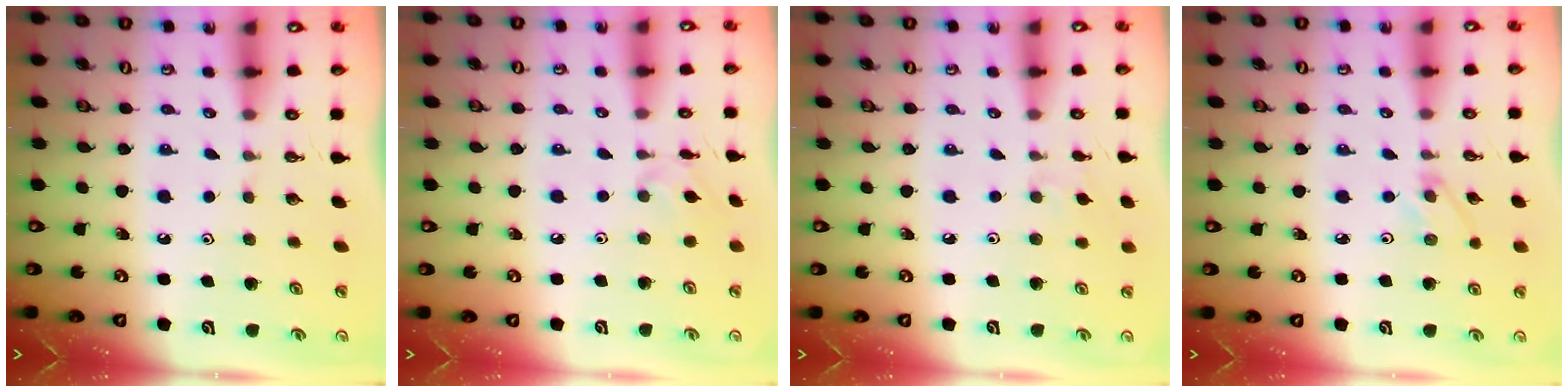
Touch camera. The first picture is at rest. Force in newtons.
{"total": 4.5, "press": 4.5, "slide": 0.8}
{"total": 2.4, "press": 2.3, "slide": 0.5}
{"total": 1.9, "press": 1.9, "slide": 0.3}